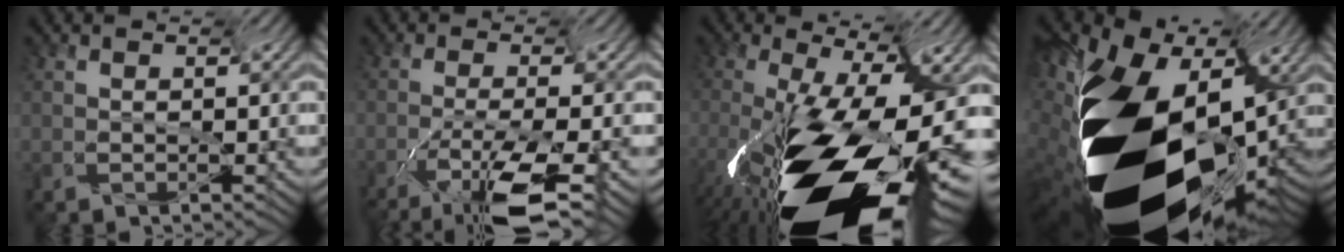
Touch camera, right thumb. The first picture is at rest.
{"total": 9.1, "force": [-7.5, 1.1, 4.9], "torque": [-0.109, 0.010, -0.126]}
{"total": 20.2, "force": [-12.3, 7.3, 14.2], "torque": [-0.263, -0.033, -0.190]}
{"total": 19.9, "force": [-7.8, 11.5, 14.2], "torque": [-0.325, -0.074, -0.108]}